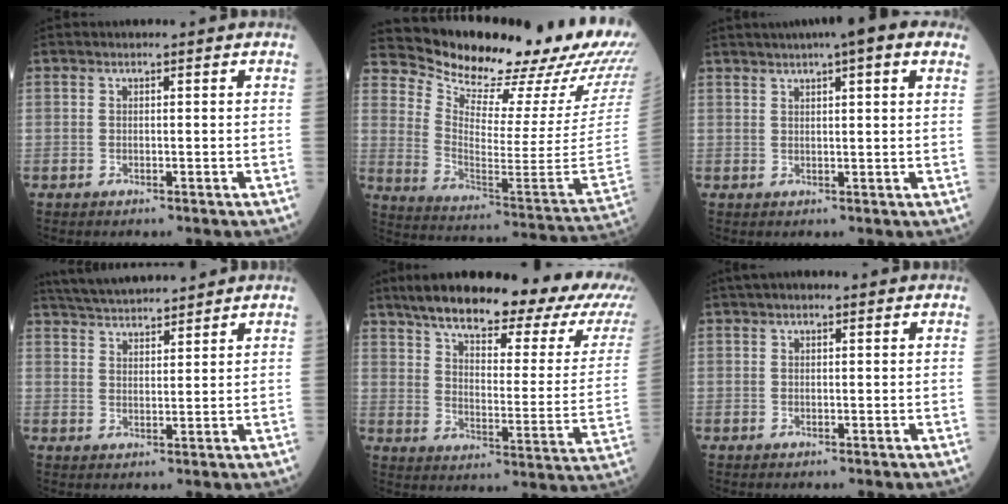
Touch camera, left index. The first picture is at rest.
{"total": 27.1, "force": [25.0, 2.6, 10.1], "torque": [-0.174, -0.133, 0.324]}
{"total": 9.6, "force": [6.4, 1.2, 7.1], "torque": [-0.103, 0.030, 0.079]}
{"total": 10.1, "force": [9.5, 0.8, 3.4], "torque": [-0.068, 0.023, 0.154]}
{"total": 26.9, "force": [21.1, 5.0, 16.0], "torque": [-0.238, -0.010, 0.271]}
{"total": 3.5, "force": [2.5, 0.8, 2.3], "torque": [-0.038, 0.029, 0.037]}